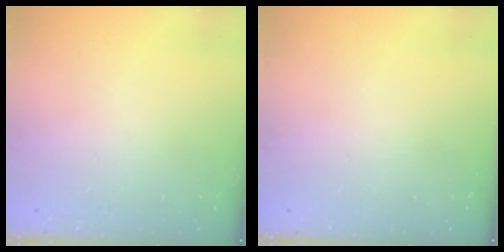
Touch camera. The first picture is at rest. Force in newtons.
{"total": 0.0}